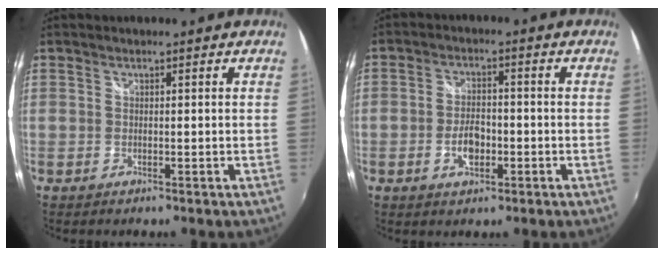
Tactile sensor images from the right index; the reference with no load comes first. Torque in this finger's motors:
{"motor_torque": [0.87, -0.02, 0.12, 0.04]}